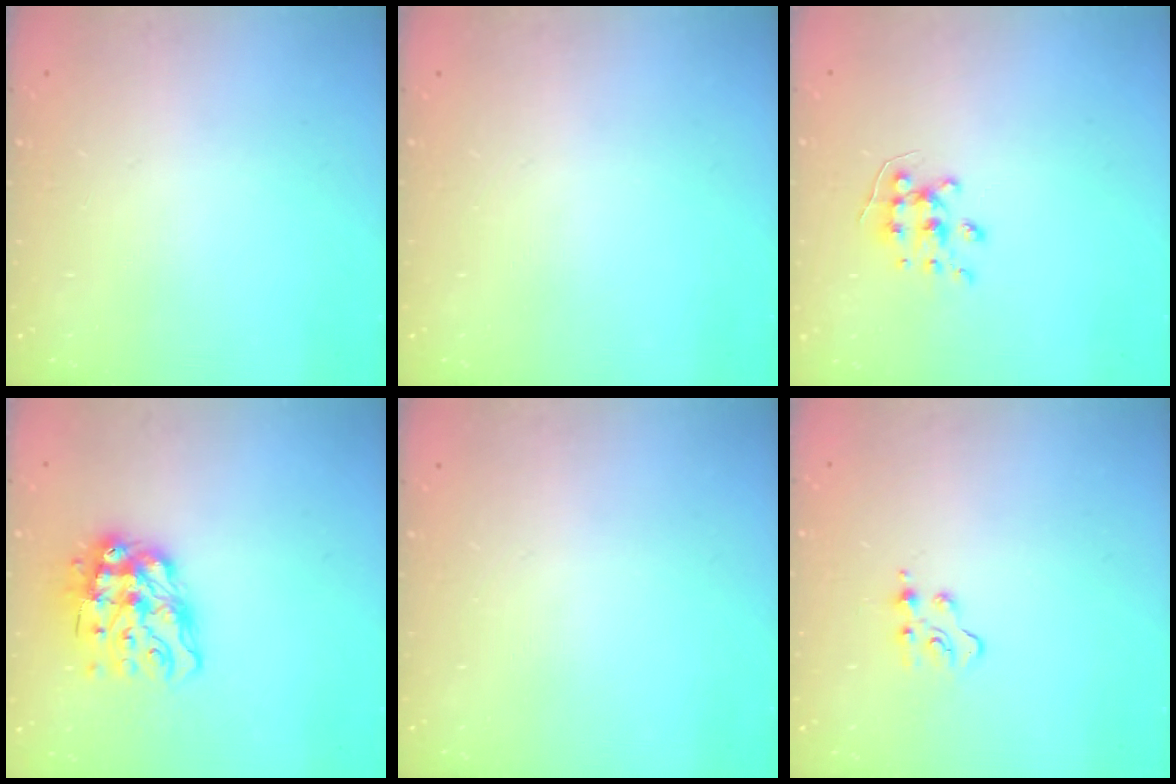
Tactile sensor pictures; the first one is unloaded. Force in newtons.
{"total": 0.0}
{"total": 6.4, "press": 6.4, "slide": 0.6}
{"total": 13.2, "press": 13.2, "slide": 1.4}
{"total": 0.0}
{"total": 6.7, "press": 6.7, "slide": 0.5}